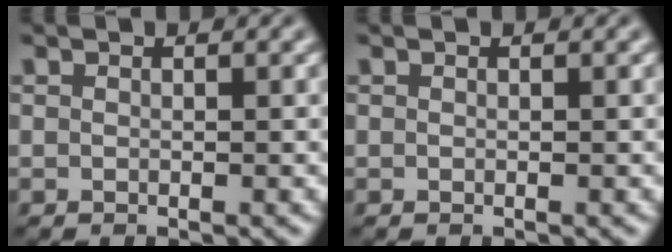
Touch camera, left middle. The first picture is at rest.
{"total": 0.0}